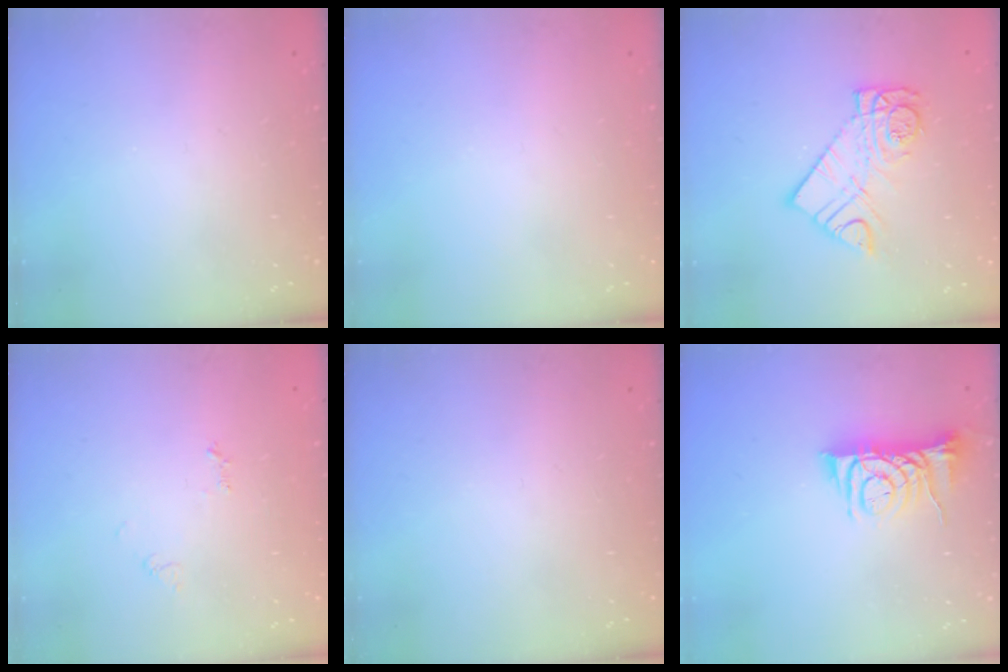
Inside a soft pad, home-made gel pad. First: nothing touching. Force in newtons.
{"total": 0.0}
{"total": 11.7, "press": 11.7, "slide": 1.0}
{"total": 4.1, "press": 4.0, "slide": 0.4}
{"total": 0.0}
{"total": 8.0, "press": 8.0, "slide": 0.1}